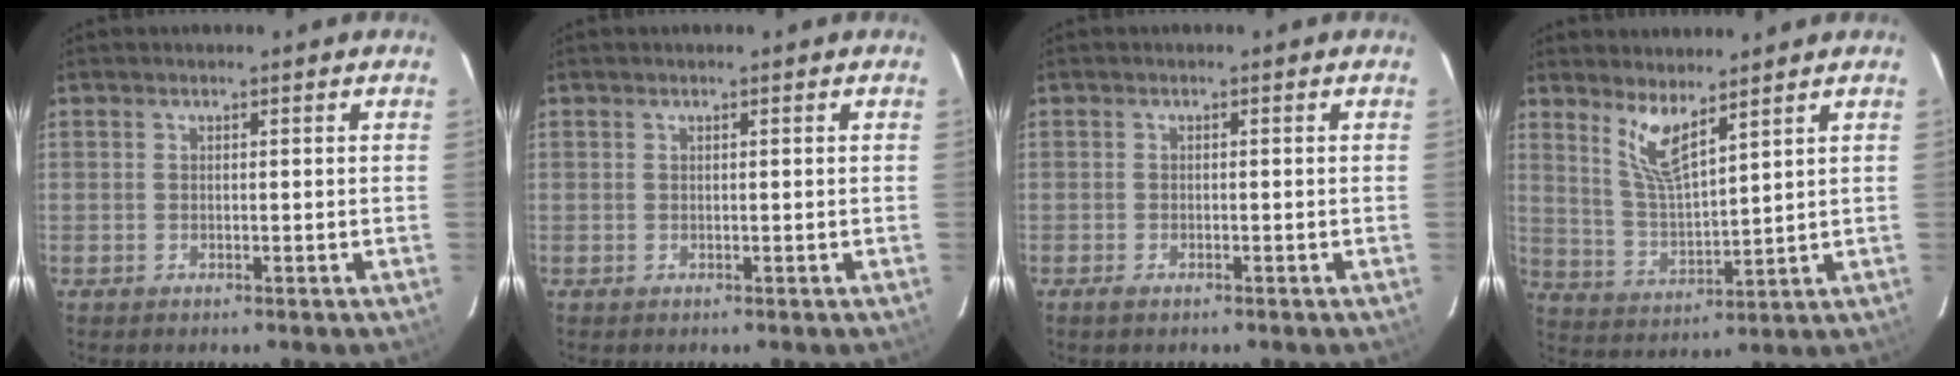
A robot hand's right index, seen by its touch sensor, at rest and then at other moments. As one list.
[{"total": 0.0}, {"total": 1.5, "force": [-1.1, 0.5, 0.9], "torque": [-0.018, -0.004, -0.021]}, {"total": 7.3, "force": [5.2, 1.4, 5.0], "torque": [-0.100, -0.011, 0.111]}]